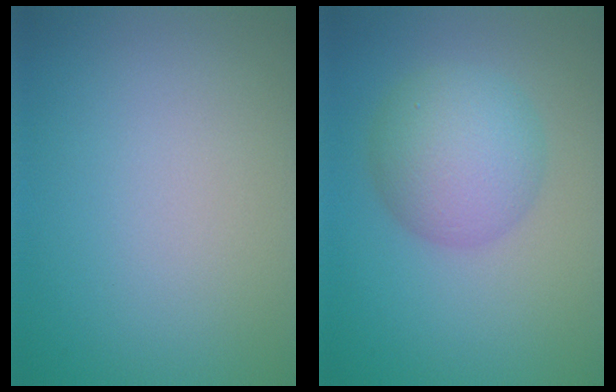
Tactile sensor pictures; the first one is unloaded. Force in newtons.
{"total": 5.7, "press": 5.7, "slide": 0.1}